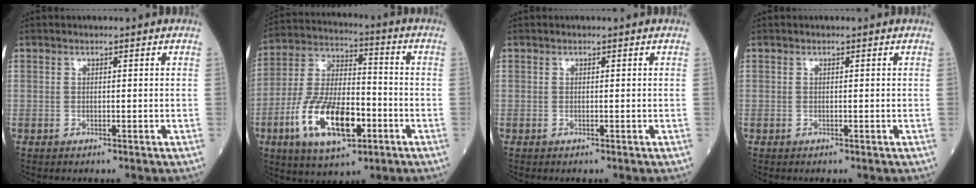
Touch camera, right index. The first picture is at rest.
{"total": 16.7, "force": [-6.3, 6.7, 13.9], "torque": [-0.287, 0.002, -0.107]}
{"total": 0.0}
{"total": 0.0}